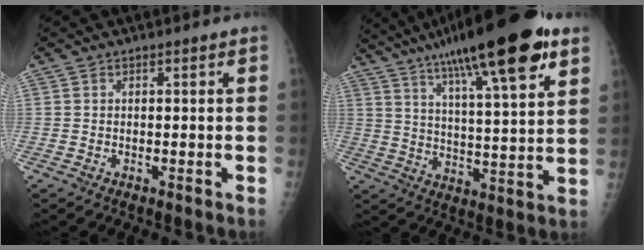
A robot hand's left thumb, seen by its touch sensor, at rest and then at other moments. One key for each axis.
{"total": 23.6, "fx": 14.3, "fy": 4.4, "fz": 18.2, "tx": -0.284, "ty": -0.028, "tz": 0.223}